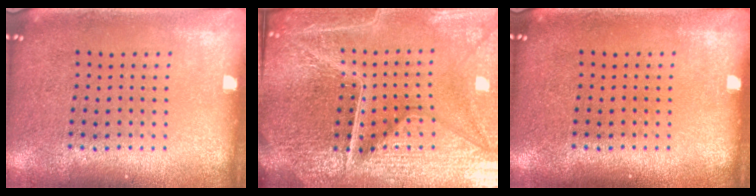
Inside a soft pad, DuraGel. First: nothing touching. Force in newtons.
{"total": 7.0, "press": 6.1, "slide": 3.4}
{"total": 0.0}